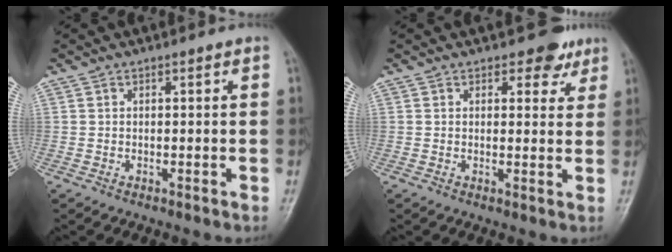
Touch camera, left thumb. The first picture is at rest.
{"total": 4.0, "force": [2.9, 2.4, 1.5], "torque": [0.010, -0.015, 0.033]}